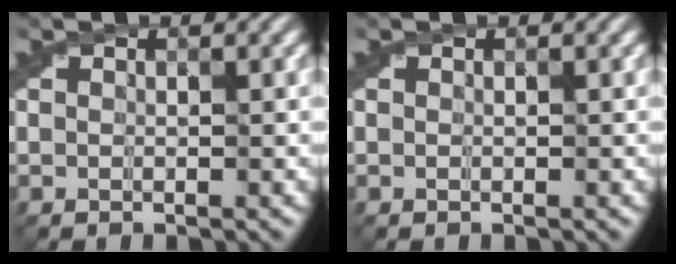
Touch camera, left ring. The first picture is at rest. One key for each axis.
{"total": 0.0}